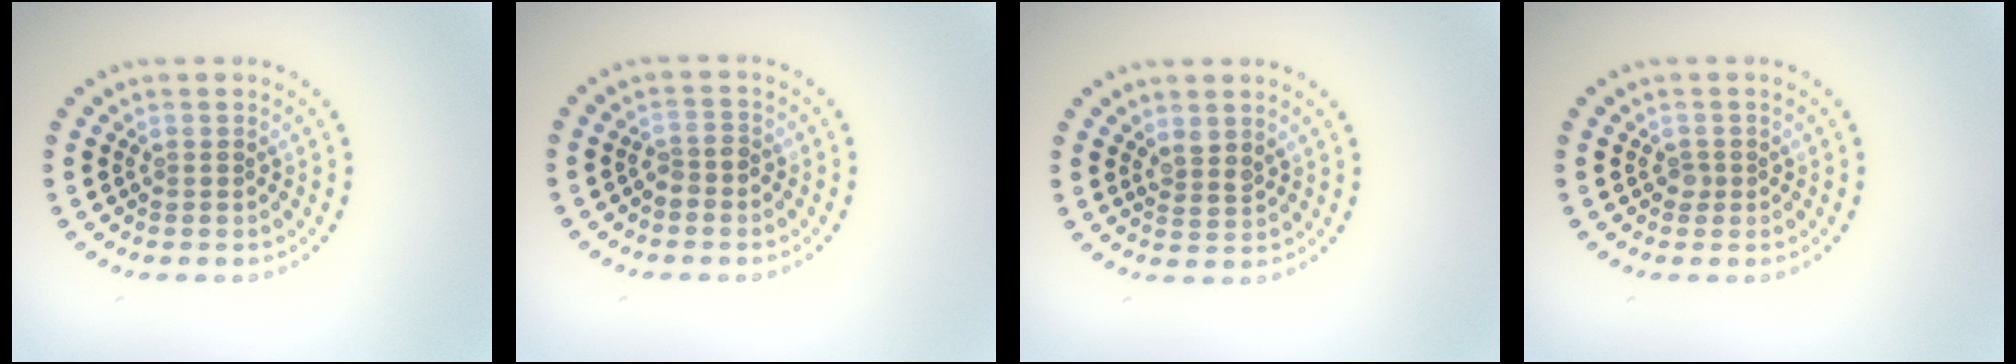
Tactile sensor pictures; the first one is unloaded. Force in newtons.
{"total": 1.5, "press": 1.3, "slide": 0.8}
{"total": 1.3, "press": 1.1, "slide": 0.8}
{"total": 0.8, "press": 0.5, "slide": 0.6}